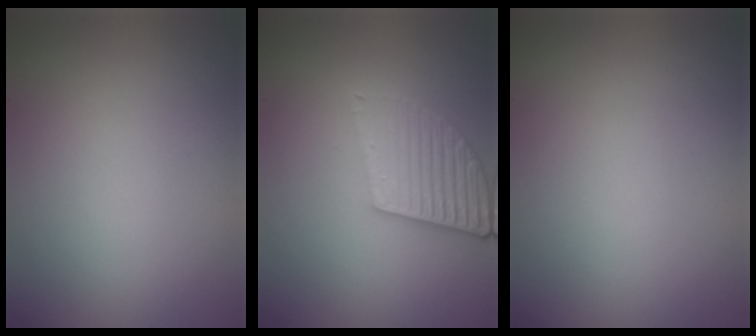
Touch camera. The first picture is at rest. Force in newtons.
{"total": 5.1, "press": 3.8, "slide": 3.4}
{"total": 0.0}